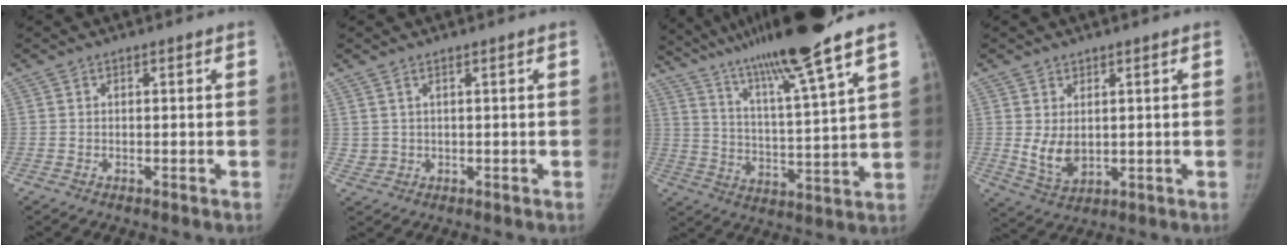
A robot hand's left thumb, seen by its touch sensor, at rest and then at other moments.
{"total": 1.8, "force": [0.8, 1.3, 0.9], "torque": [-0.014, -0.004, 0.023]}
{"total": 19.2, "force": [14.5, -0.3, 12.7], "torque": [-0.206, -0.058, 0.245]}
{"total": 5.6, "force": [0.7, 3.9, 4.0], "torque": [-0.063, -0.019, 0.032]}